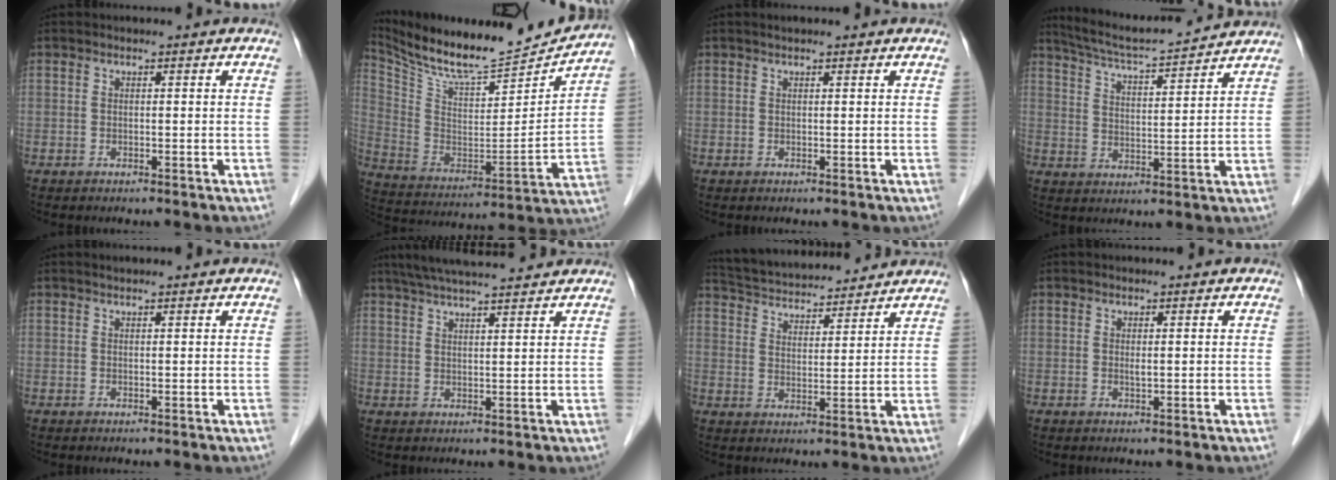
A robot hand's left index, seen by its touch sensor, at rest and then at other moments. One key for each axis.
{"total": 19.9, "fx": 18.7, "fy": 1.8, "fz": 6.6, "tx": -0.138, "ty": -0.038, "tz": 0.307}
{"total": 1.8, "fx": 1.6, "fy": 0.2, "fz": 0.9, "tx": -0.012, "ty": 0.020, "tz": 0.025}
{"total": 12.9, "fx": 12.2, "fy": -0.1, "fz": 4.3, "tx": -0.083, "ty": 0.016, "tz": 0.191}
{"total": 1.5, "fx": 1.3, "fy": 0.2, "fz": 0.6, "tx": -0.012, "ty": 0.016, "tz": 0.024}
{"total": 13.4, "fx": 11.9, "fy": 0.9, "fz": 6.2, "tx": -0.112, "ty": 0.037, "tz": 0.178}
{"total": 16.0, "fx": 15.0, "fy": 2.9, "fz": 4.9, "tx": -0.090, "ty": 0.033, "tz": 0.237}
{"total": 0.7, "fx": 0.3, "fy": 0.1, "fz": 0.6, "tx": -0.015, "ty": -0.001, "tz": 0.004}